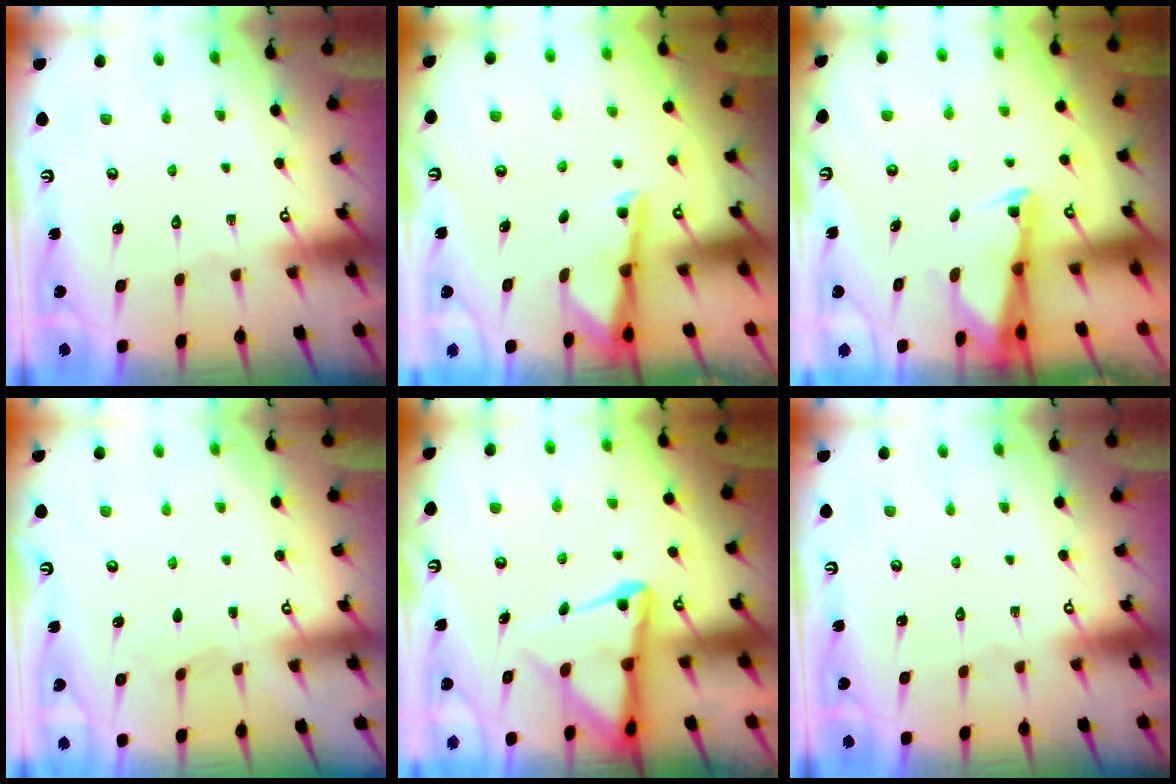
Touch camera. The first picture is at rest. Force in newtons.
{"total": 3.9, "press": 3.9, "slide": 0.6}
{"total": 2.4, "press": 2.4, "slide": 0.3}
{"total": 2.7, "press": 2.6, "slide": 0.4}
{"total": 9.4, "press": 9.3, "slide": 1.2}
{"total": 0.0}